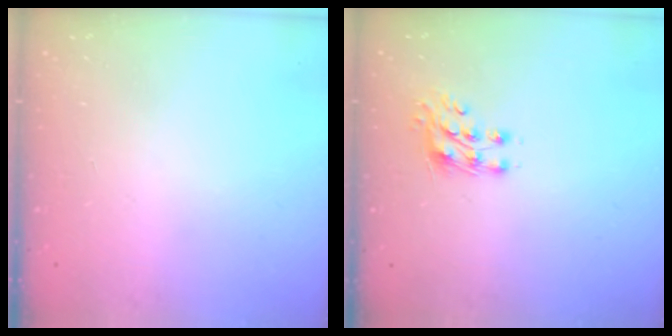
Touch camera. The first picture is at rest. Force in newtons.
{"total": 7.8, "press": 7.7, "slide": 0.8}